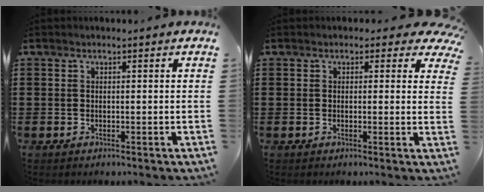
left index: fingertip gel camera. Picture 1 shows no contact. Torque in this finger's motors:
{"motor_torque": [1.52, -0.24, 0.28, 0.05]}